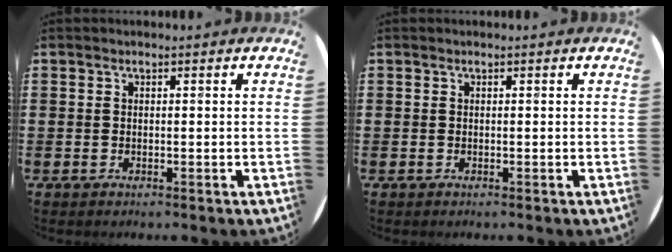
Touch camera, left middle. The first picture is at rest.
{"total": 0.0}